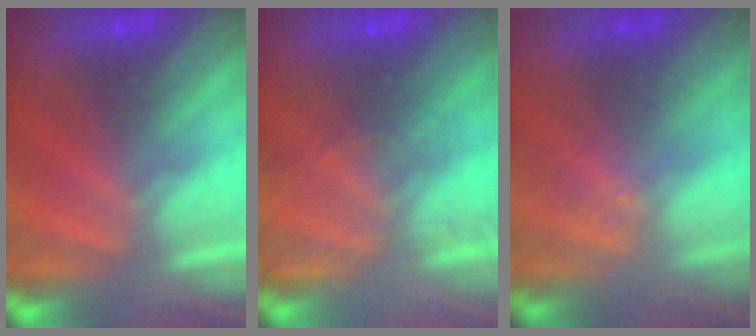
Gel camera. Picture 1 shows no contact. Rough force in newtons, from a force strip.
{"total": 2.2}
{"total": 1.3}